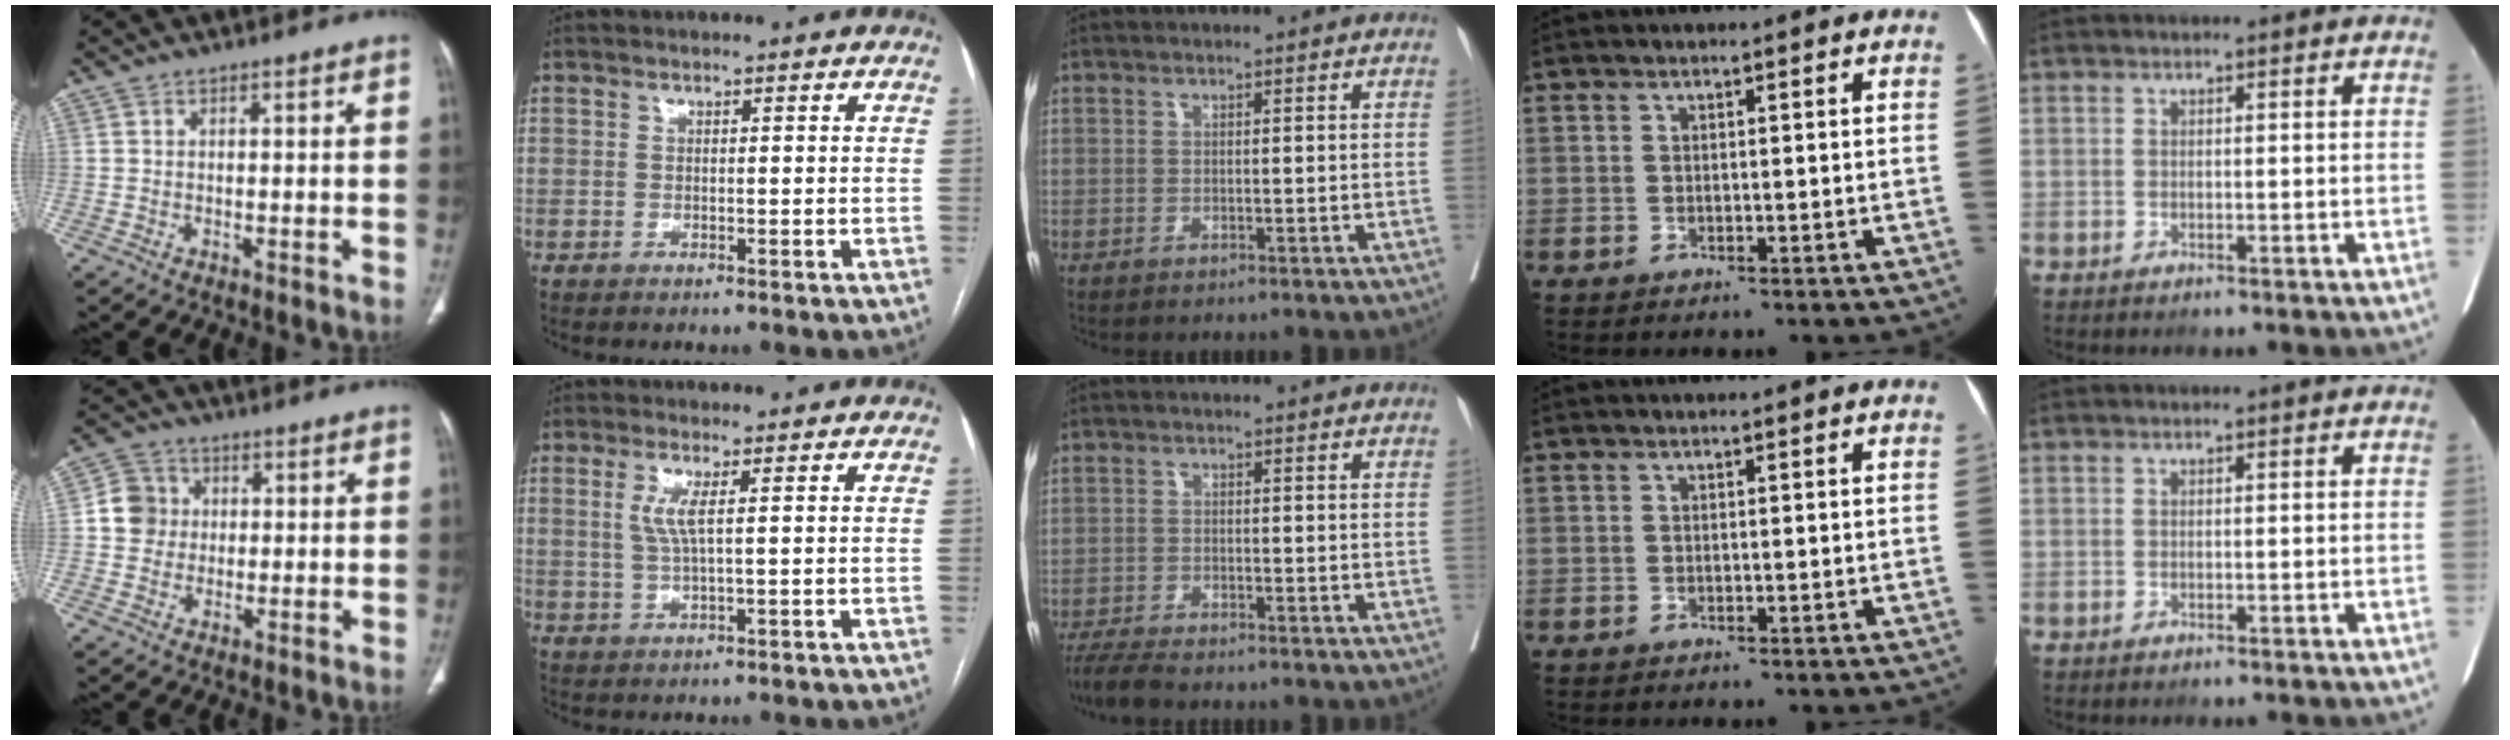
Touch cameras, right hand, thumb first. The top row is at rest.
{"thumb": {"total": 6.1, "force": [0.4, 5.8, 1.9], "torque": [-0.011, 0.009, 0.000]}, "index": {"total": 3.4, "force": [0.9, 0.1, 3.2], "torque": [-0.076, -0.001, 0.018]}, "middle": {"total": 4.1, "force": [-3.7, 0.1, 1.7], "torque": [-0.030, -0.015, -0.067]}}